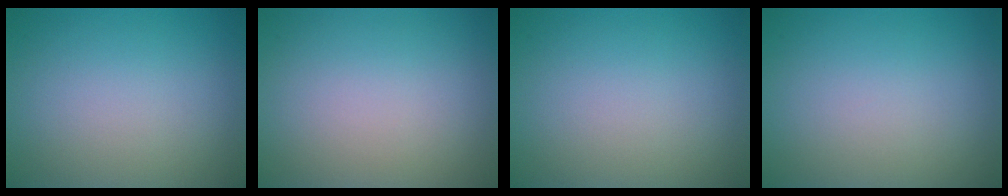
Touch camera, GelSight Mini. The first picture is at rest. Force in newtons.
{"total": 0.0}
{"total": 0.0}
{"total": 0.0}